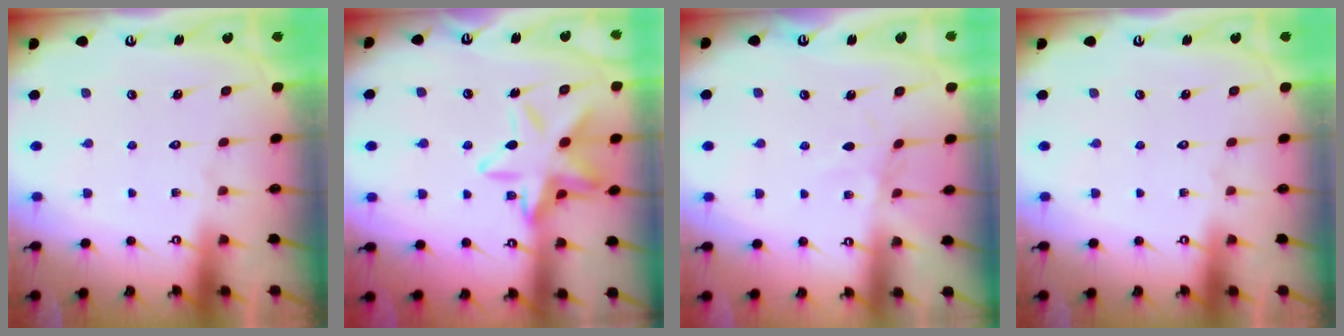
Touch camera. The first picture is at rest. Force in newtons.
{"total": 16.3, "press": 16.3, "slide": 1.2}
{"total": 1.6, "press": 1.6, "slide": 0.3}
{"total": 0.0}